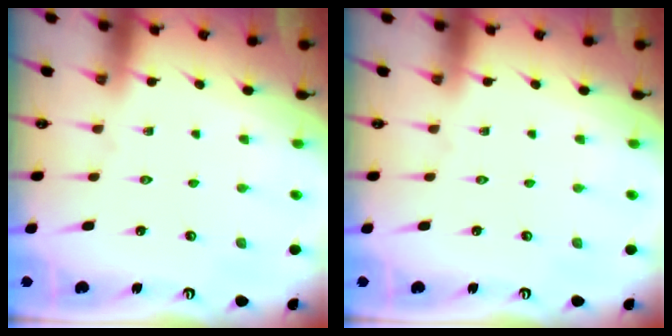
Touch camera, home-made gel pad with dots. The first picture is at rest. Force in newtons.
{"total": 0.0}